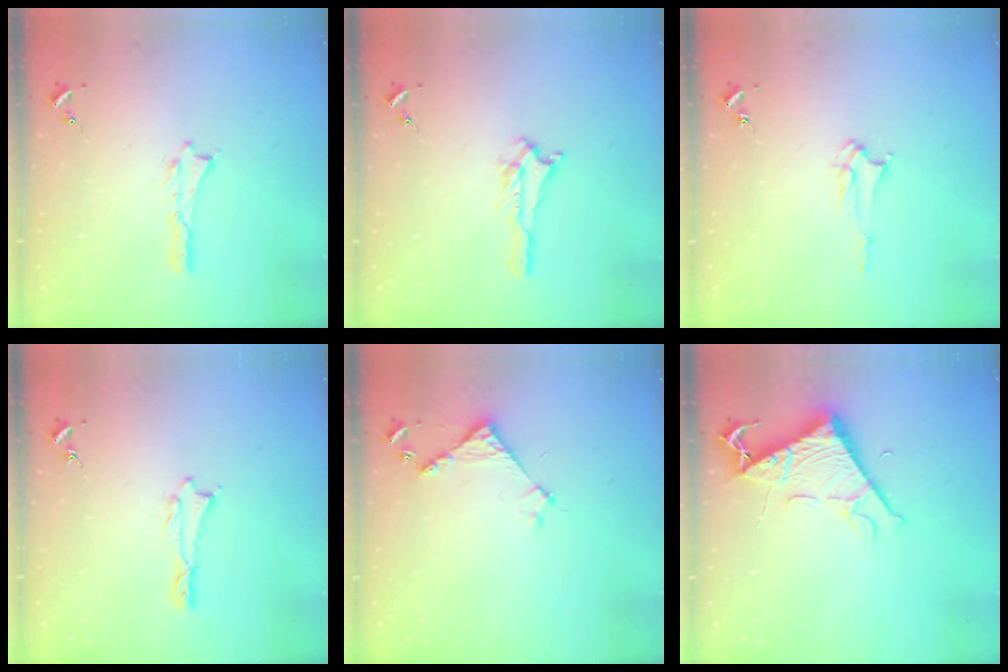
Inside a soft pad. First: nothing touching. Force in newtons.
{"total": 1.5, "press": 1.4, "slide": 0.2}
{"total": 2.4, "press": 2.4, "slide": 0.3}
{"total": 0.0}
{"total": 4.0, "press": 4.0, "slide": 0.3}
{"total": 7.9, "press": 7.9, "slide": 0.9}